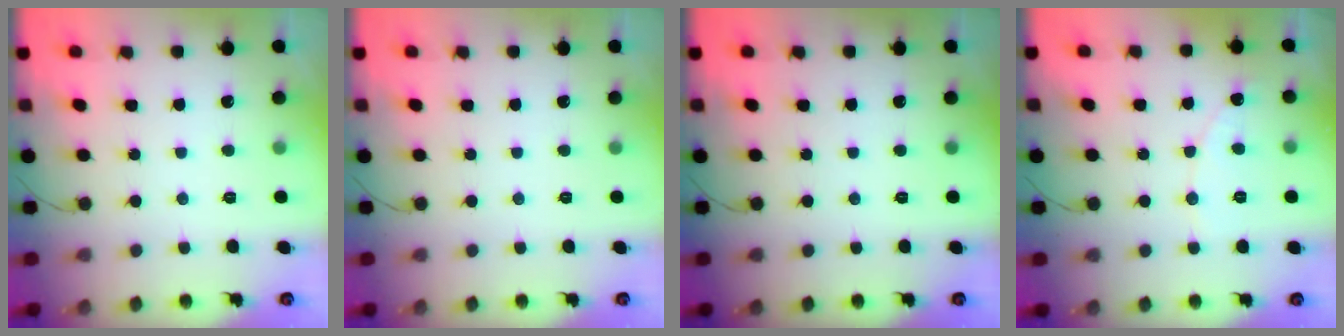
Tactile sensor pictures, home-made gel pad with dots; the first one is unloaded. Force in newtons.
{"total": 0.0}
{"total": 0.0}
{"total": 3.7, "press": 3.7, "slide": 0.4}